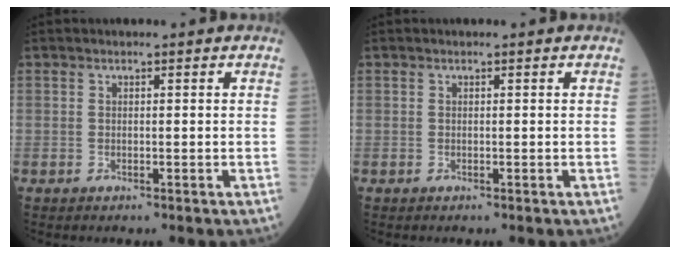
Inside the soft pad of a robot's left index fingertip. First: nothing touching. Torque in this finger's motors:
{"motor_torque": [0.19, 0.15, 0.02, 0.01]}